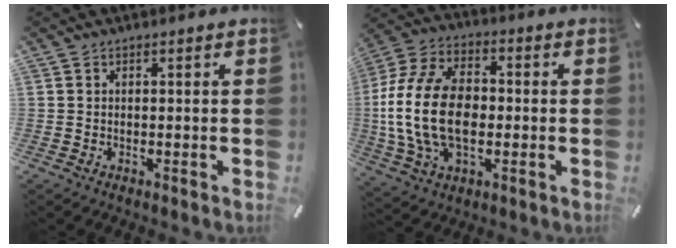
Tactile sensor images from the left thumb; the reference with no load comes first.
{"total": 18.2, "force": [-1.7, 12.1, 13.5], "torque": [-0.313, 0.001, -0.036]}